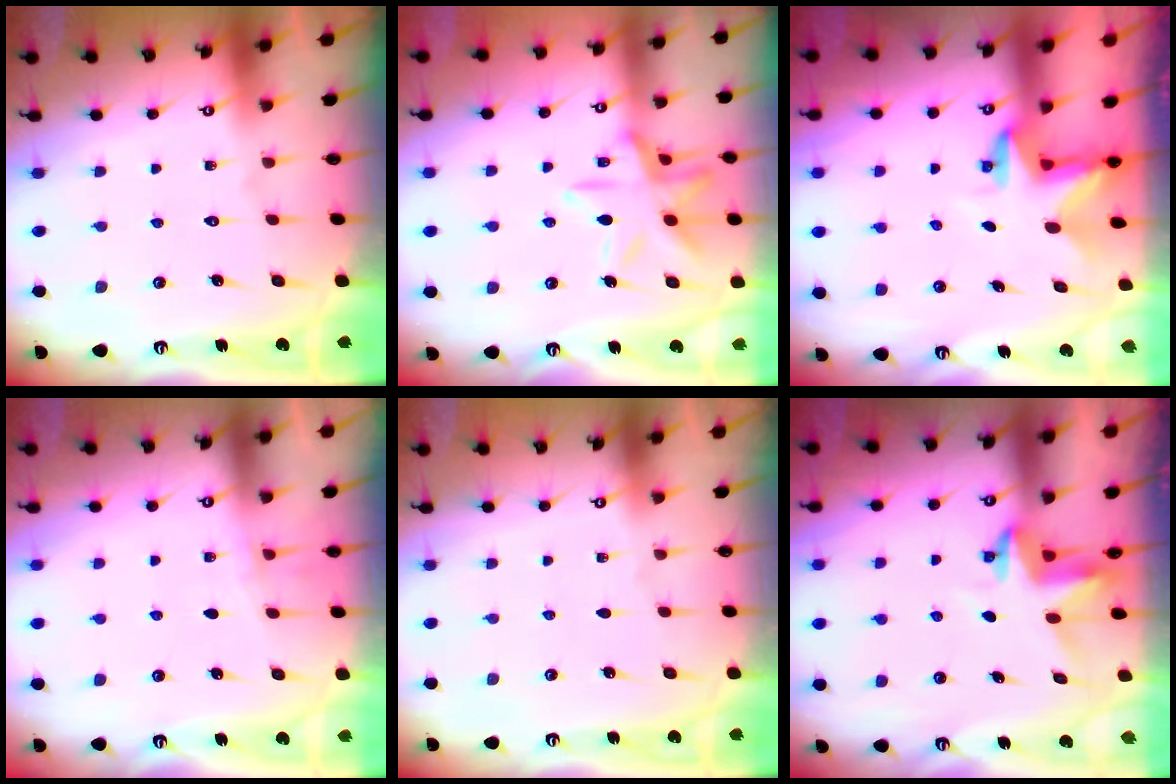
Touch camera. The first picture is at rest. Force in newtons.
{"total": 12.8, "press": 12.7, "slide": 1.0}
{"total": 2.8, "press": 2.8, "slide": 0.2}
{"total": 2.7, "press": 2.6, "slide": 0.7}
{"total": 0.0}
{"total": 3.8, "press": 3.8, "slide": 0.4}